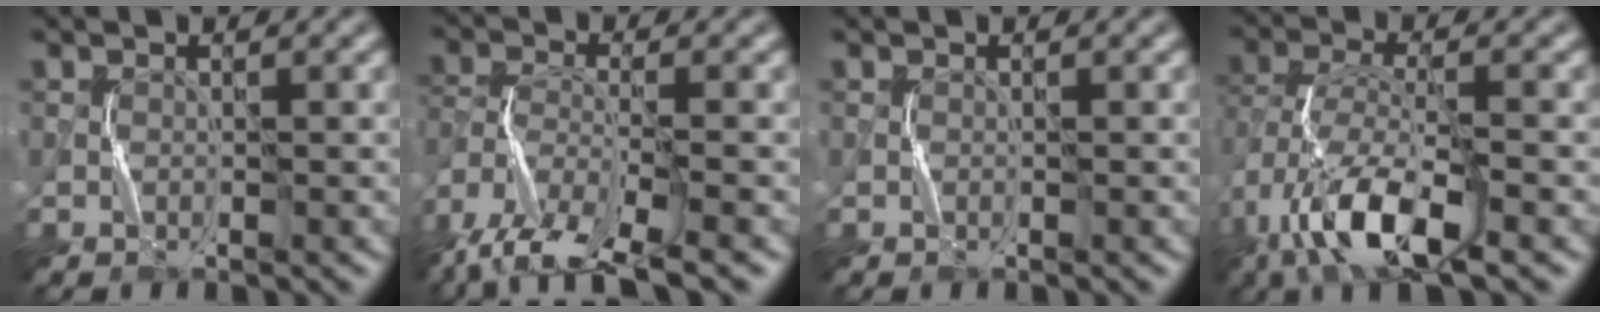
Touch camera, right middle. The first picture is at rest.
{"total": 10.0, "force": [-7.6, 2.7, 5.9], "torque": [-0.123, -0.024, -0.136]}
{"total": 0.0}
{"total": 9.3, "force": [-5.0, 3.3, 7.1], "torque": [-0.142, -0.004, -0.097]}